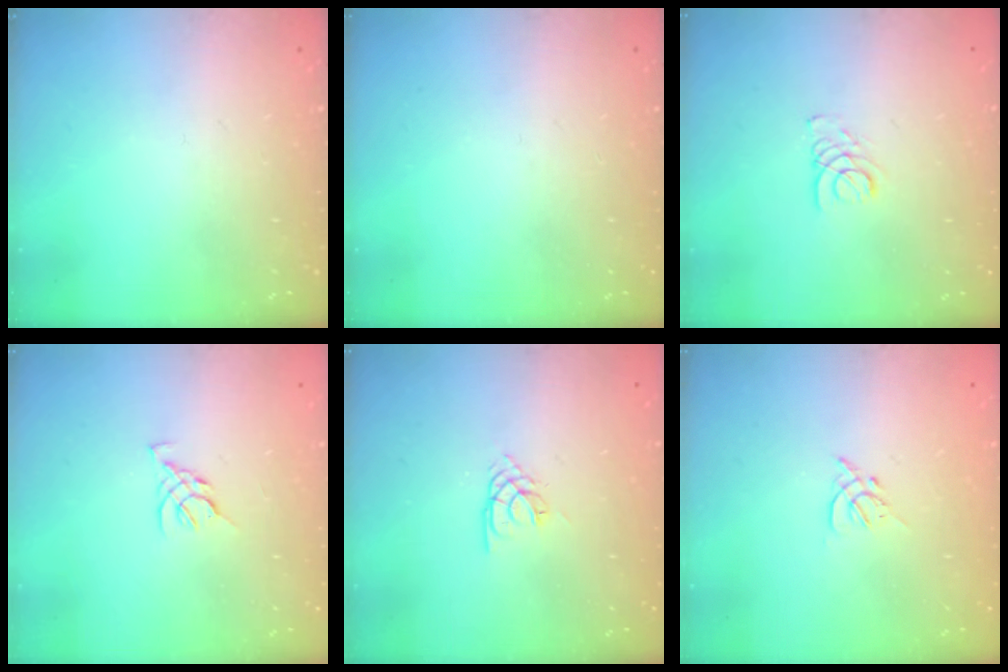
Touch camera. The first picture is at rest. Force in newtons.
{"total": 0.0}
{"total": 1.9, "press": 1.9, "slide": 0.2}
{"total": 3.2, "press": 3.2, "slide": 0.7}
{"total": 1.7, "press": 1.7, "slide": 0.4}
{"total": 2.7, "press": 2.6, "slide": 0.7}